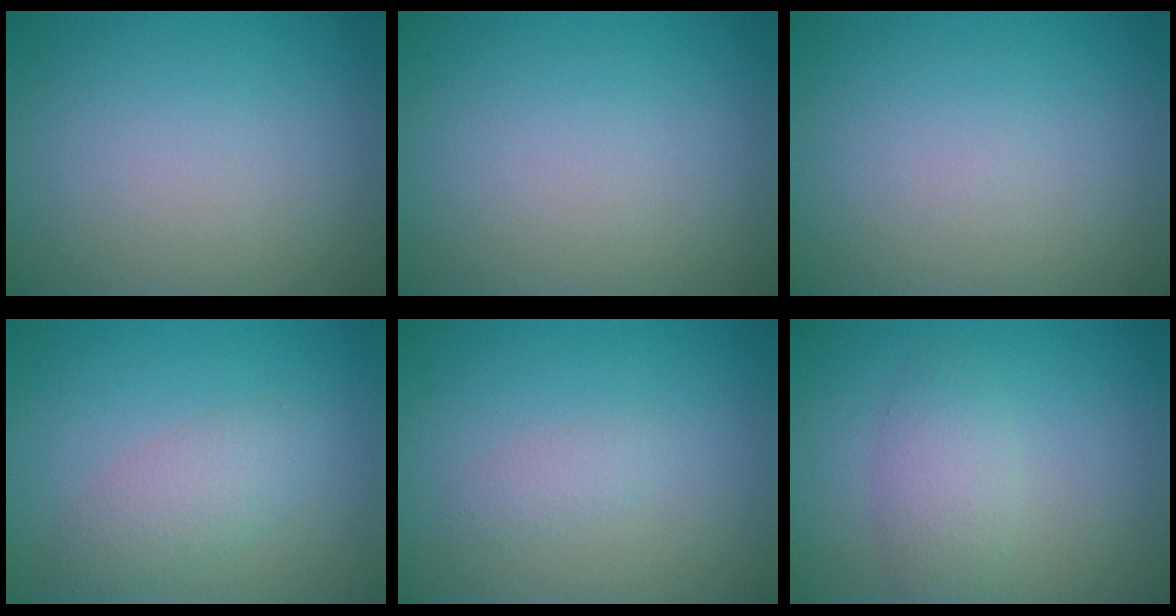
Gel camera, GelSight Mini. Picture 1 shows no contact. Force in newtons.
{"total": 0.0}
{"total": 0.0}
{"total": 2.8, "press": 2.8, "slide": 0.0}
{"total": 1.2, "press": 1.2, "slide": 0.1}
{"total": 2.8, "press": 2.8, "slide": 0.2}